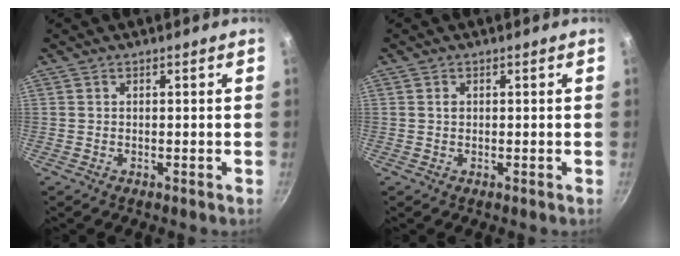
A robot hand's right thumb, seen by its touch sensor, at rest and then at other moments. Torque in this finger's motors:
{"motor_torque": [-0.54, -0.23, -0.10, 0.40, 0.02]}